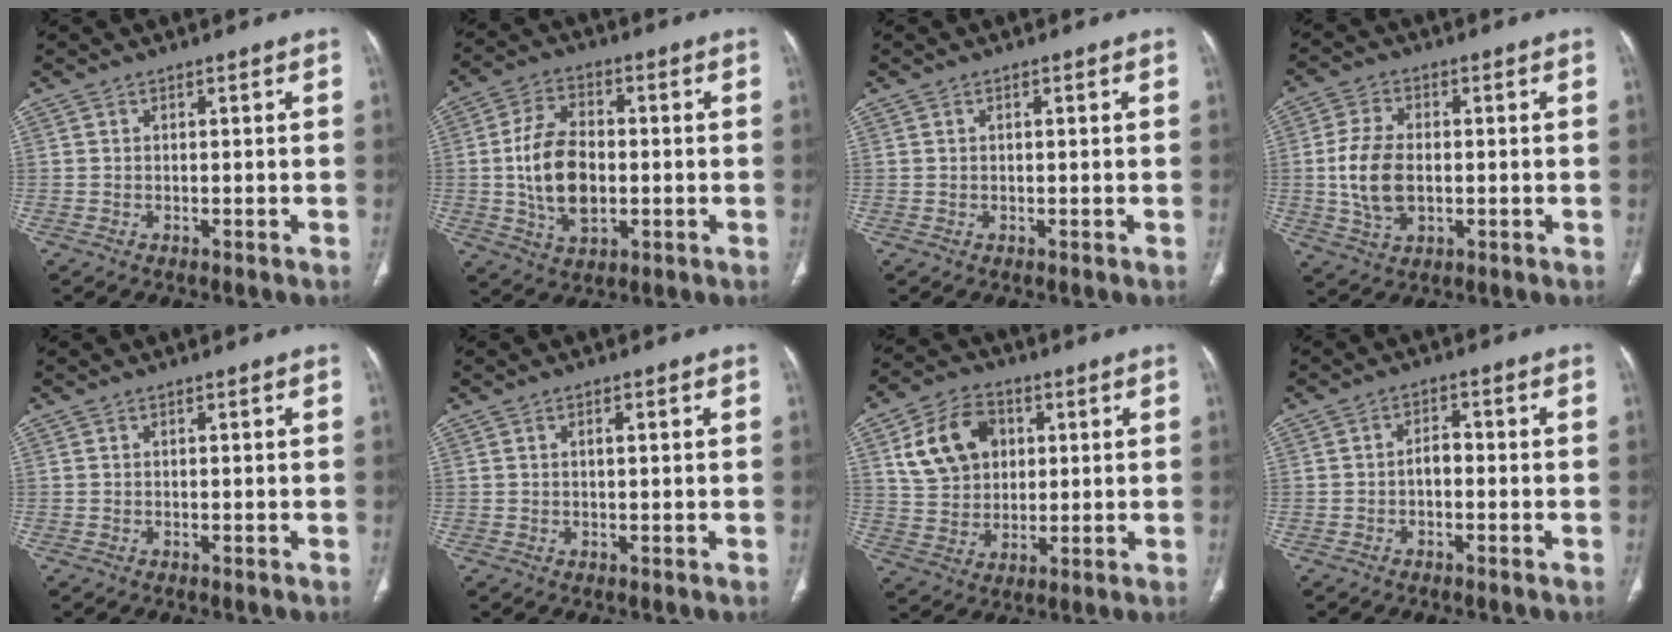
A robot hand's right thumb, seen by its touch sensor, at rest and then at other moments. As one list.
[{"total": 12.4, "force": [-0.7, 7.4, 9.9], "torque": [-0.174, 0.006, -0.011]}, {"total": 0.6, "force": [0.2, 0.1, 0.5], "torque": [-0.013, 0.005, 0.004]}, {"total": 9.7, "force": [-0.4, 6.0, 7.6], "torque": [-0.153, 0.003, -0.005]}, {"total": 0.0}, {"total": 1.5, "force": [0.5, 0.5, 1.3], "torque": [-0.022, 0.005, 0.007]}, {"total": 12.9, "force": [4.0, 9.8, 7.3], "torque": [-0.104, 0.004, 0.074]}, {"total": 2.7, "force": [-0.7, 1.6, 2.0], "torque": [-0.025, 0.015, -0.017]}]